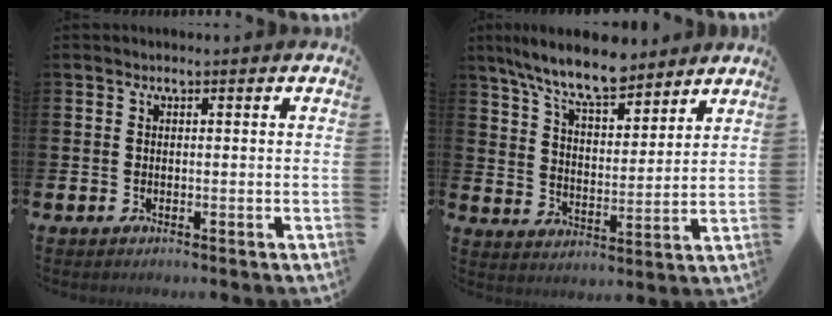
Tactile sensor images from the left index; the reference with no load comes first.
{"total": 9.6, "force": [8.5, 2.0, 3.8], "torque": [-0.101, -0.035, 0.155]}